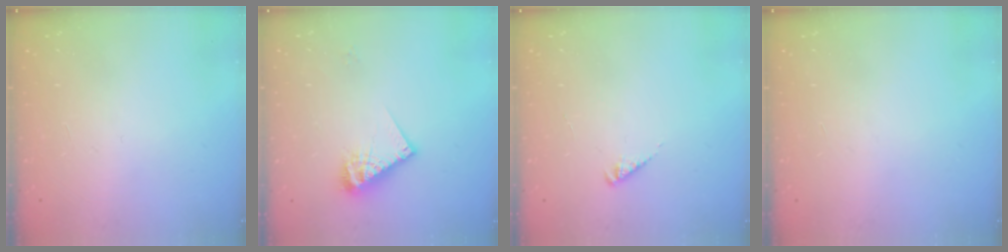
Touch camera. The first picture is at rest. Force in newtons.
{"total": 10.5, "press": 10.5, "slide": 0.9}
{"total": 1.9, "press": 1.9, "slide": 0.3}
{"total": 0.0}